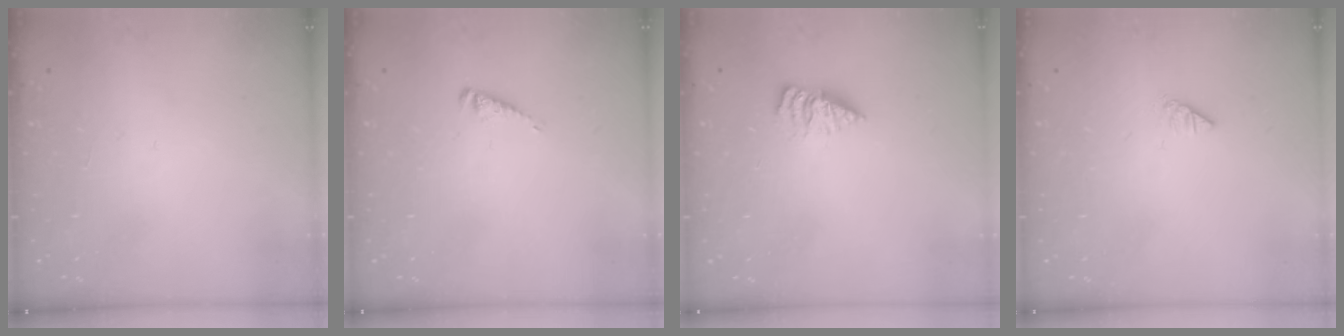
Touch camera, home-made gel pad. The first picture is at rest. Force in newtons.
{"total": 2.8, "press": 2.8, "slide": 0.3}
{"total": 4.8, "press": 4.8, "slide": 0.6}
{"total": 0.0}